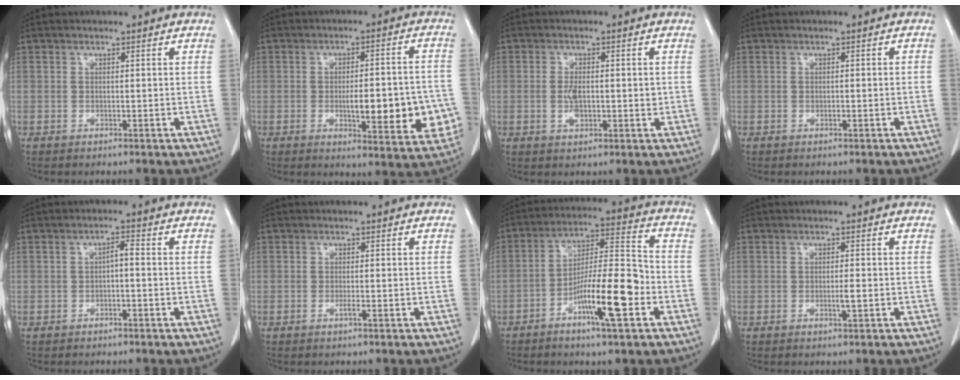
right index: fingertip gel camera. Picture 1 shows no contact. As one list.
[{"total": 12.8, "force": [-3.0, 3.4, 12.0], "torque": [-0.144, 0.011, -0.031]}, {"total": 4.0, "force": [-0.2, 1.8, 3.6], "torque": [-0.074, 0.000, -0.003]}, {"total": 0.7, "force": [-0.2, 0.2, 0.6], "torque": [-0.008, 0.004, -0.001]}, {"total": 1.7, "force": [-0.3, 0.4, 1.6], "torque": [-0.027, 0.005, -0.007]}, {"total": 0.8, "force": [-0.4, -0.1, 0.7], "torque": [-0.013, 0.000, -0.005]}, {"total": 12.7, "force": [-5.3, 1.4, 11.5], "torque": [-0.202, 0.004, -0.091]}, {"total": 1.4, "force": [-0.4, 0.0, 1.4], "torque": [-0.024, -0.002, -0.005]}]